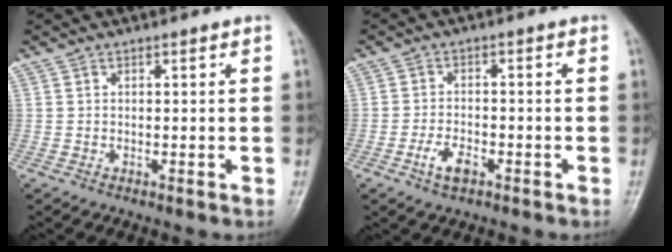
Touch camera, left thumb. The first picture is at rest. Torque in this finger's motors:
{"motor_torque": [-0.23, 0.48, 0.50, 0.35, 0.01]}